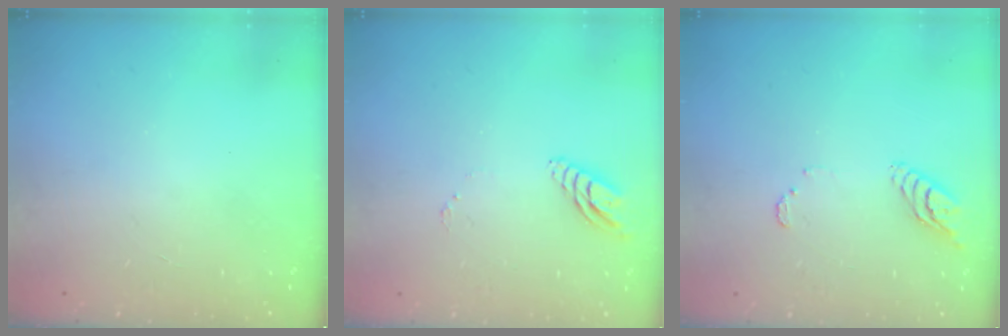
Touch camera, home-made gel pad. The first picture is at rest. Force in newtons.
{"total": 7.6, "press": 7.5, "slide": 0.8}
{"total": 8.3, "press": 8.3, "slide": 0.7}